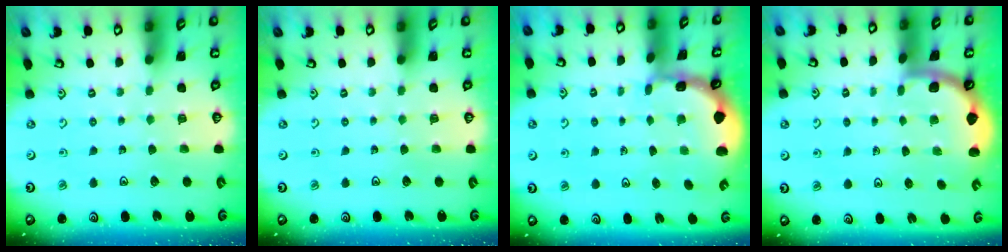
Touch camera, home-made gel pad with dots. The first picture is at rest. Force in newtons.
{"total": 0.0}
{"total": 1.4, "press": 1.4, "slide": 0.1}
{"total": 1.7, "press": 1.7, "slide": 0.0}